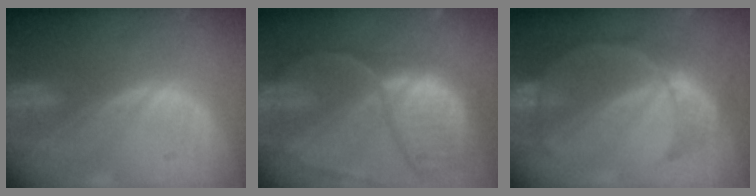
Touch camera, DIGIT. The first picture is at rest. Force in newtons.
{"total": 11.4, "press": 9.5, "slide": 6.4}
{"total": 7.3, "press": 6.9, "slide": 2.6}